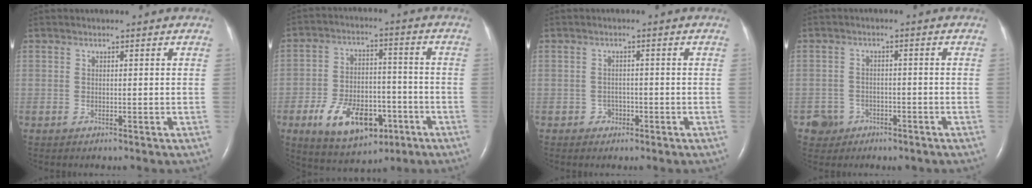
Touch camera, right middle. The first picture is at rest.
{"total": 13.0, "force": [-5.9, 7.2, 9.1], "torque": [-0.161, 0.006, -0.089]}
{"total": 1.6, "force": [-0.8, 1.3, 0.3], "torque": [-0.001, 0.006, -0.015]}
{"total": 3.7, "force": [-2.0, 3.1, -0.2], "torque": [0.005, 0.014, -0.030]}